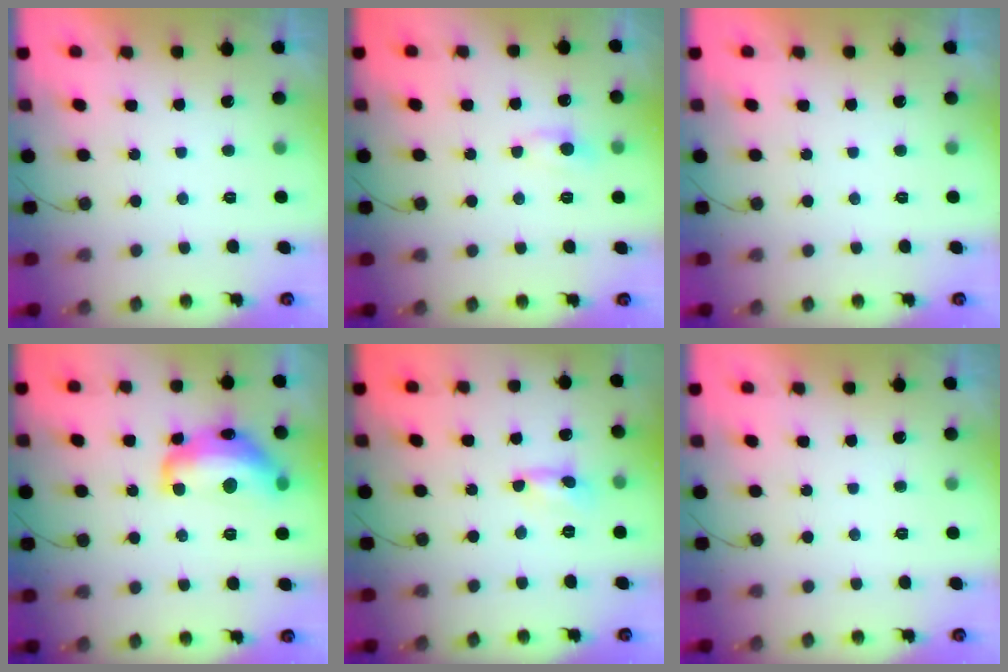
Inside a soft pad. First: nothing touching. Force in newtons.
{"total": 4.6, "press": 4.5, "slide": 0.6}
{"total": 0.0}
{"total": 15.3, "press": 15.2, "slide": 0.9}
{"total": 0.8, "press": 0.7, "slide": 0.1}
{"total": 0.0}